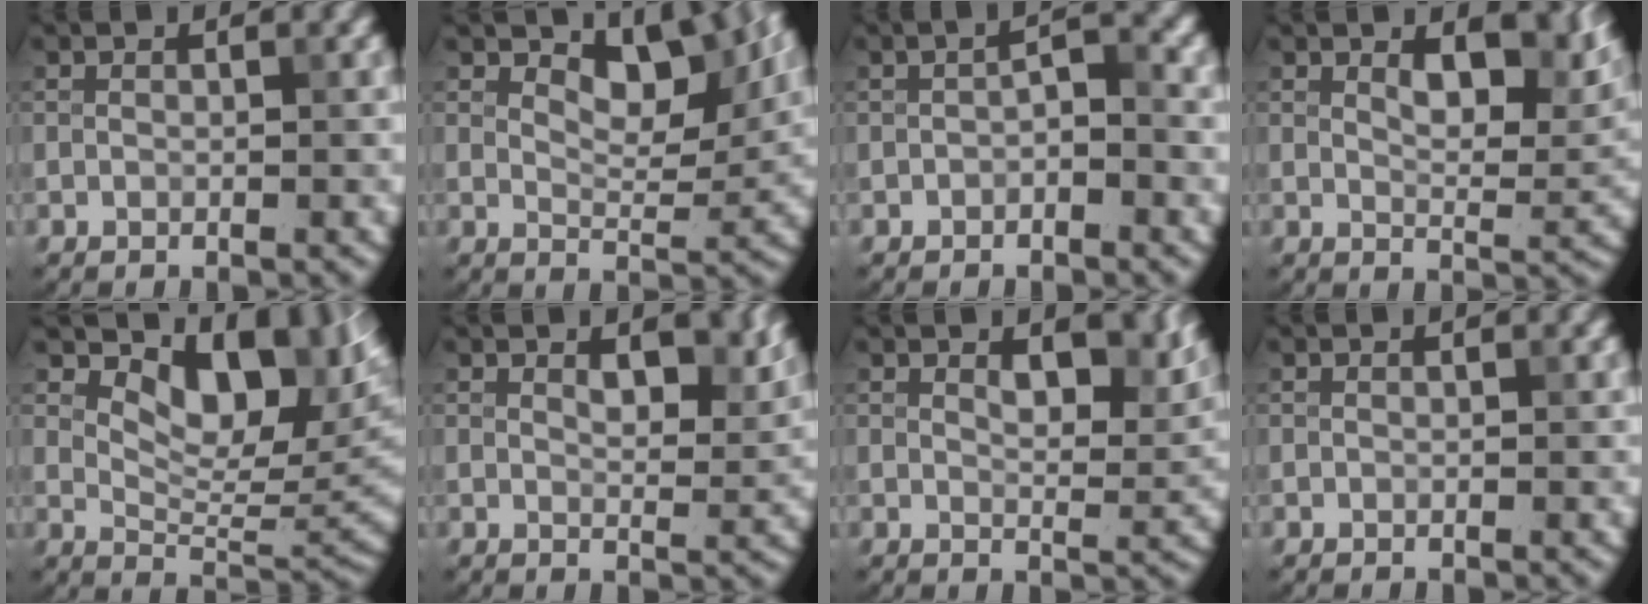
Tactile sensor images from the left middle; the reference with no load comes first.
{"total": 5.3, "force": [3.1, 2.3, 3.6], "torque": [-0.053, -0.012, 0.042]}
{"total": 1.8, "force": [-0.6, 0.7, 1.5], "torque": [-0.024, 0.007, -0.012]}
{"total": 5.9, "force": [2.8, 2.7, 4.5], "torque": [-0.066, -0.009, 0.043]}
{"total": 10.6, "force": [5.4, 5.0, 7.7], "torque": [-0.108, -0.005, 0.096]}
{"total": 3.3, "force": [1.8, 1.4, 2.3], "torque": [-0.034, -0.006, 0.029]}
{"total": 4.0, "force": [2.1, 1.8, 2.9], "torque": [-0.044, -0.007, 0.033]}
{"total": 0.0}